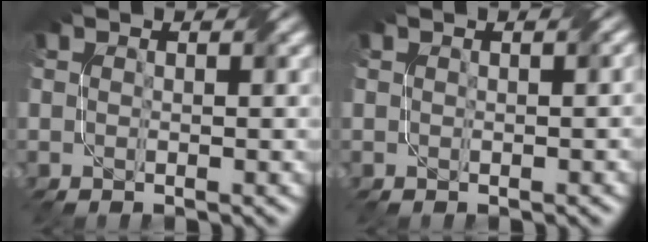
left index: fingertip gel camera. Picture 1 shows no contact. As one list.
[{"total": 0.6, "force": [0.3, 0.1, 0.5], "torque": [-0.008, 0.004, 0.003]}]